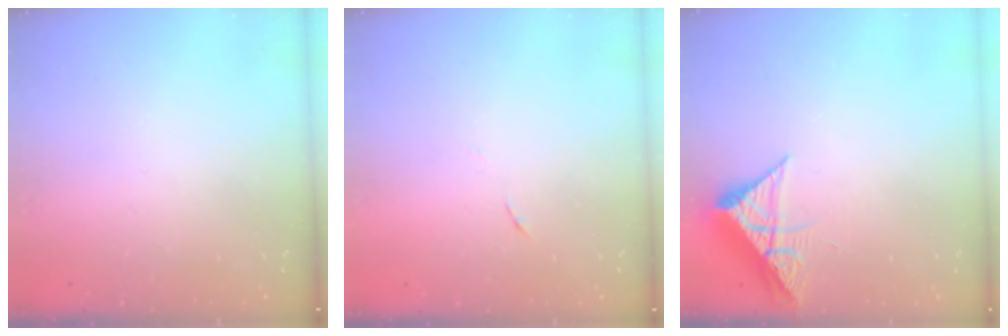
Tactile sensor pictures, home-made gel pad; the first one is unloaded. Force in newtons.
{"total": 3.9, "press": 3.5, "slide": 1.6}
{"total": 7.6, "press": 7.6, "slide": 0.4}